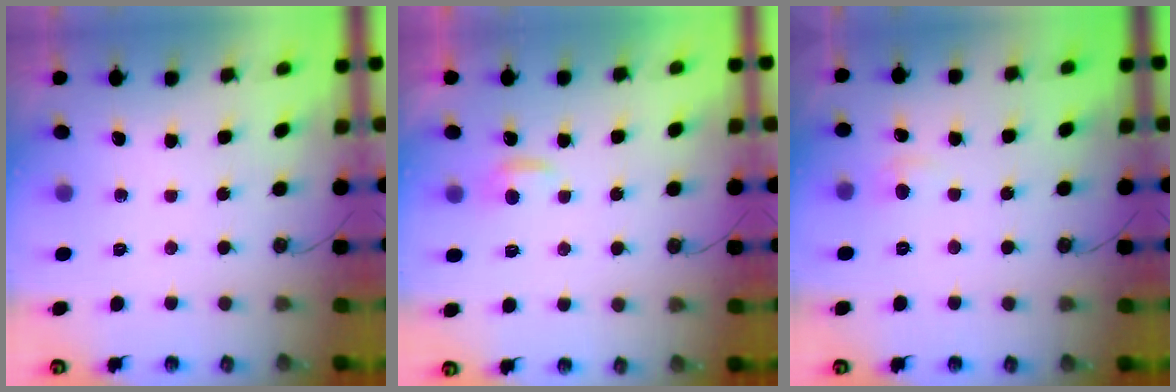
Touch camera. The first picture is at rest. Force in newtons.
{"total": 1.3, "press": 1.1, "slide": 0.6}
{"total": 1.3, "press": 1.1, "slide": 0.6}